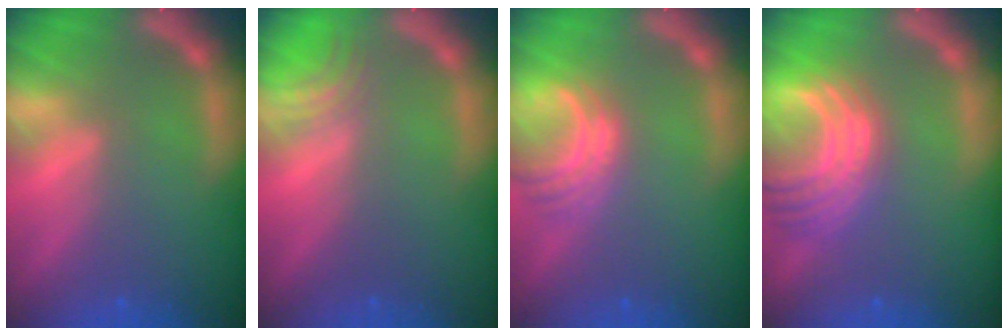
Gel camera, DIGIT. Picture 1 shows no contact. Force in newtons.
{"total": 2.5}
{"total": 4.5}
{"total": 9.5}